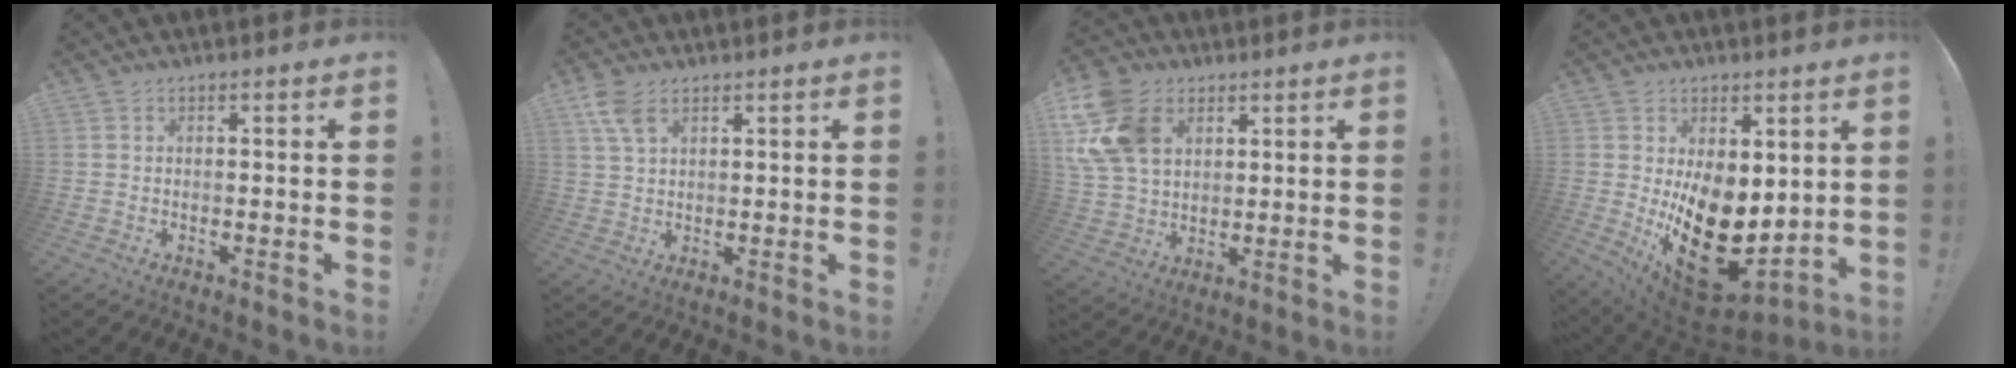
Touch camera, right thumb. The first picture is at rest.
{"total": 6.1, "force": [3.3, 3.0, 4.2], "torque": [-0.076, -0.010, 0.066]}
{"total": 17.0, "force": [6.0, 12.3, 10.0], "torque": [-0.210, -0.017, 0.116]}
{"total": 19.5, "force": [-1.9, 12.2, 15.0], "torque": [-0.250, -0.005, -0.007]}